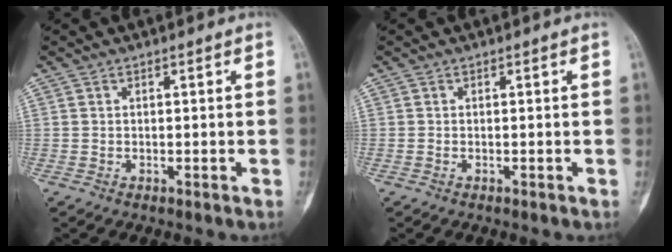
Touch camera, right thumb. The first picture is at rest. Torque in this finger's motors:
{"motor_torque": [-0.03, -0.15, 0.11, 0.04, -0.02]}